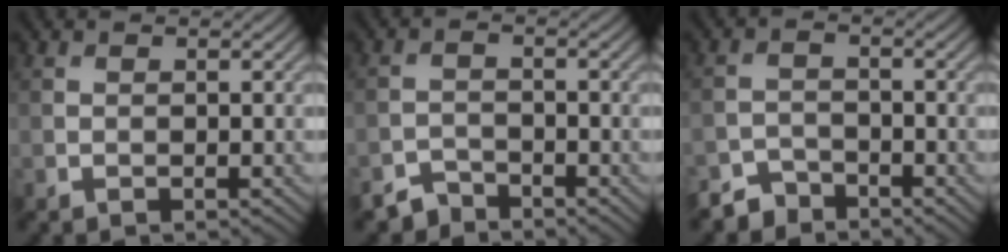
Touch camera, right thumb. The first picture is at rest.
{"total": 2.7, "force": [-2.6, 0.8, 0.2], "torque": [0.000, 0.005, -0.055]}
{"total": 3.0, "force": [-2.8, 1.1, 0.2], "torque": [0.001, 0.006, -0.059]}